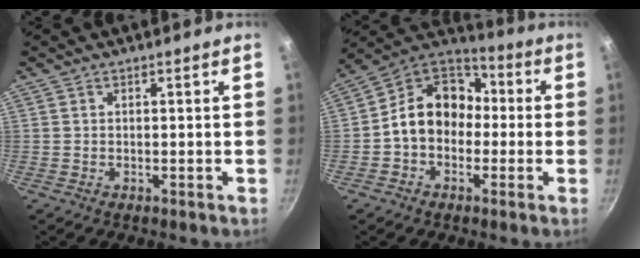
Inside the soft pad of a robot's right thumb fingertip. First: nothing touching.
{"total": 13.6, "force": [-1.1, 10.9, 8.1], "torque": [-0.091, 0.050, -0.042]}